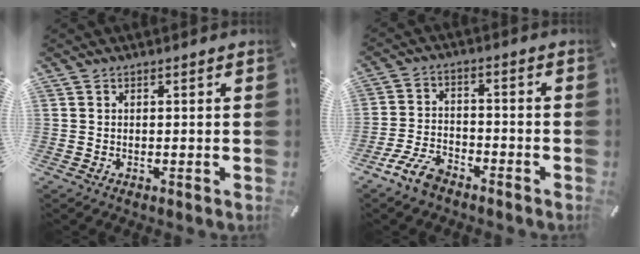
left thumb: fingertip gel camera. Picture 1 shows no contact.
{"total": 7.9, "force": [-6.0, 3.4, 3.9], "torque": [-0.094, 0.020, -0.115]}